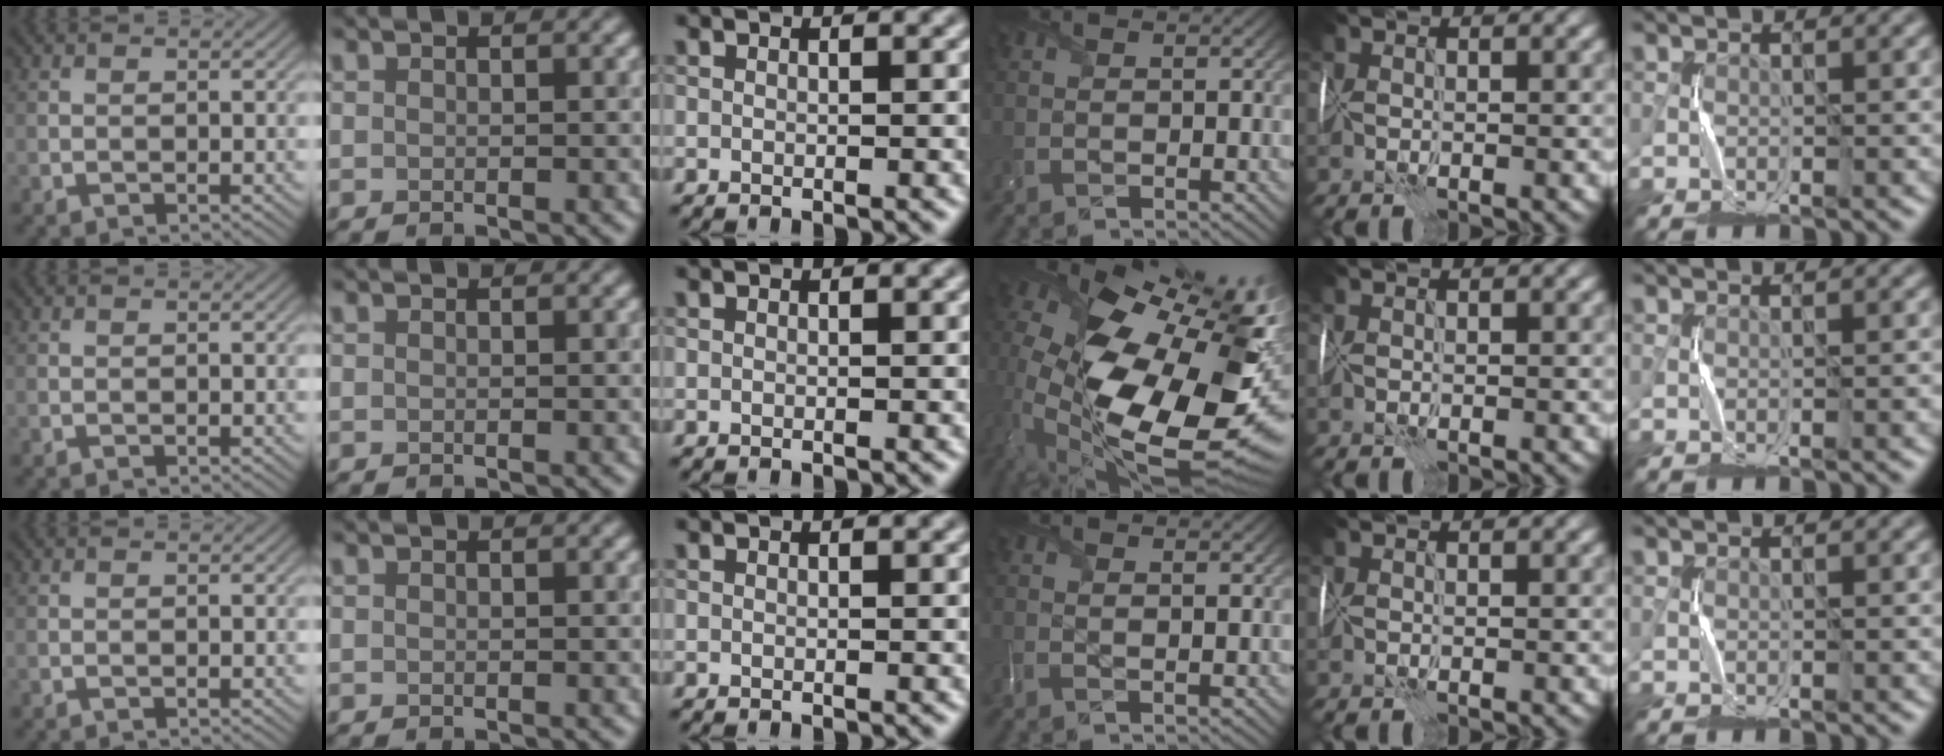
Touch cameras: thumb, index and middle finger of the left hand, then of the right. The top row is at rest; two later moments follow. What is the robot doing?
{"motion": "wrap", "object": "cellophane"}